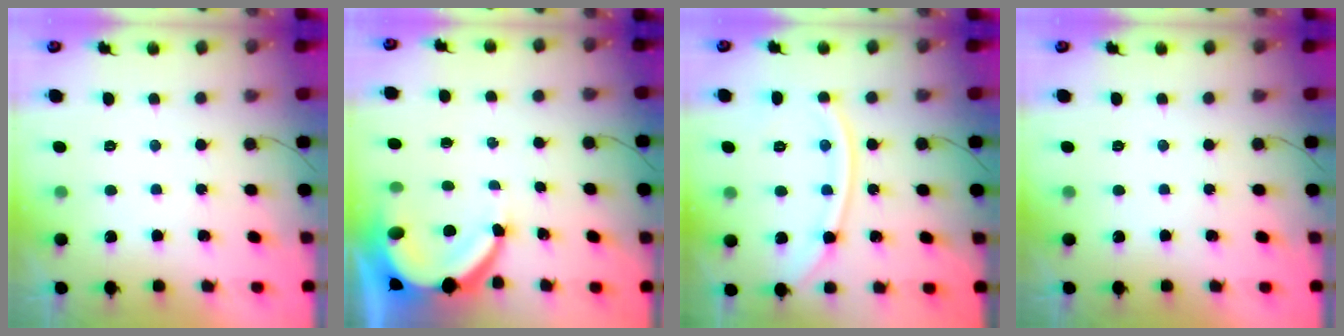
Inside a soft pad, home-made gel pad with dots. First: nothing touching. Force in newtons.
{"total": 8.5, "press": 8.4, "slide": 1.2}
{"total": 10.0, "press": 10.0, "slide": 0.4}
{"total": 0.0}